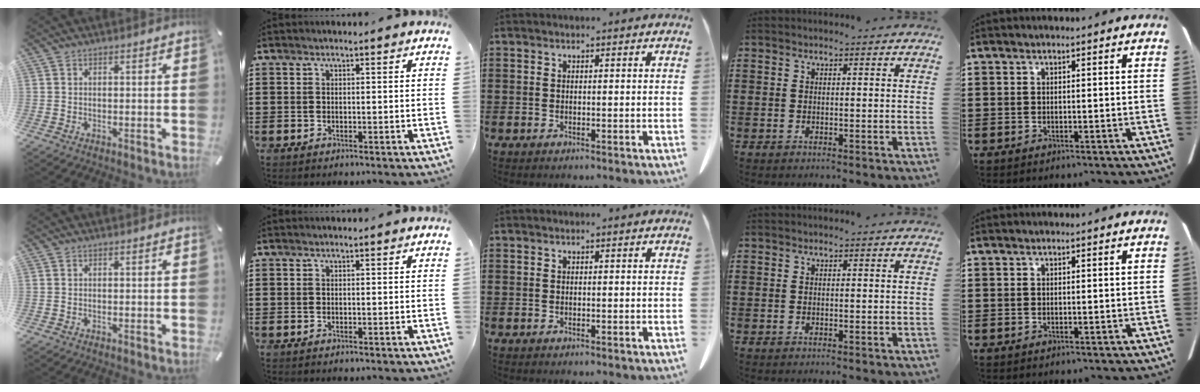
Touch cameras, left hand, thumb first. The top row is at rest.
{}